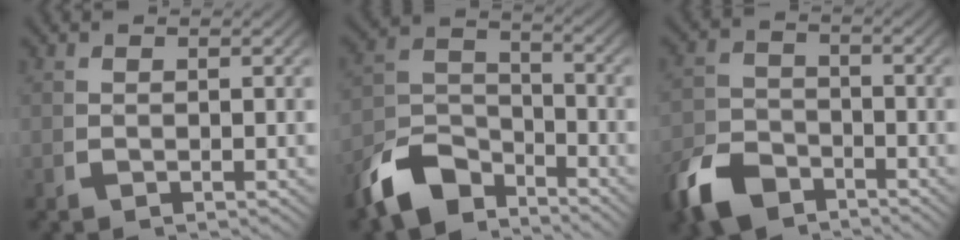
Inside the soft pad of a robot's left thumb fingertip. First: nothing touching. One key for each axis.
{"total": 8.2, "fx": -4.4, "fy": 5.3, "fz": 4.5, "tx": -0.083, "ty": -0.024, "tz": -0.074}
{"total": 6.8, "fx": -4.7, "fy": 4.1, "fz": 2.6, "tx": -0.046, "ty": -0.026, "tz": -0.076}